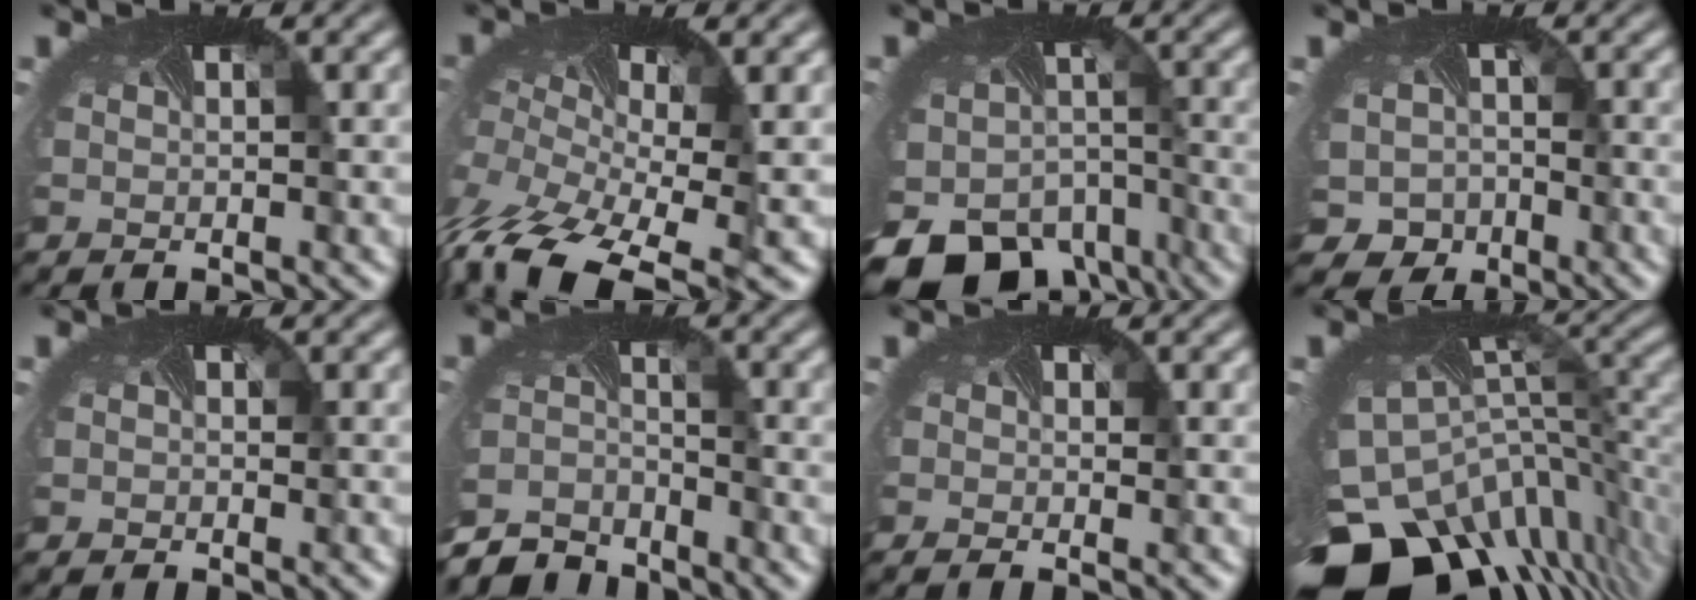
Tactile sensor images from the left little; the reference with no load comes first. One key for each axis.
{"total": 12.5, "fx": -8.1, "fy": 5.5, "fz": 7.8, "tx": -0.221, "ty": -0.057, "tz": -0.115}
{"total": 15.0, "fx": -9.9, "fy": 9.7, "fz": 5.5, "tx": -0.149, "ty": -0.065, "tz": -0.118}
{"total": 5.3, "fx": -2.0, "fy": 4.7, "fz": 1.4, "tx": -0.022, "ty": -0.019, "tz": -0.026}
{"total": 0.7, "fx": 0.0, "fy": 0.7, "fz": -0.2, "tx": -0.005, "ty": -0.004, "tz": -0.002}
{"total": 5.2, "fx": -5.1, "fy": 0.9, "fz": -0.9, "tx": -0.004, "ty": -0.023, "tz": -0.095}
{"total": 0.7, "fx": -0.3, "fy": 0.2, "fz": 0.6, "tx": -0.020, "ty": -0.008, "tz": -0.007}
{"total": 14.1, "fx": -7.7, "fy": 7.9, "fz": 8.9, "tx": -0.229, "ty": -0.053, "tz": -0.107}